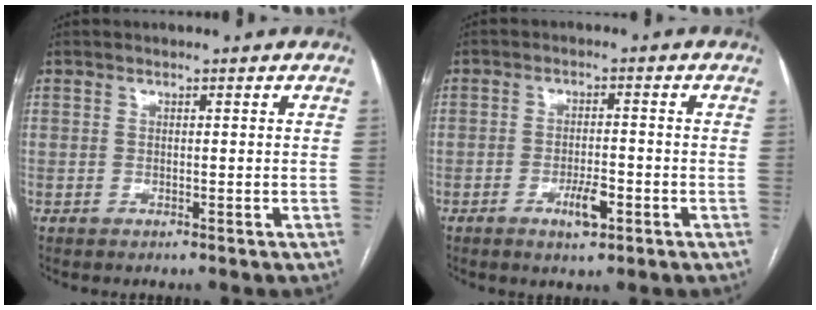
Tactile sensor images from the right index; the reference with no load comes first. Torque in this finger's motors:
{"motor_torque": [0.07, -0.12, 0.17, 0.02]}